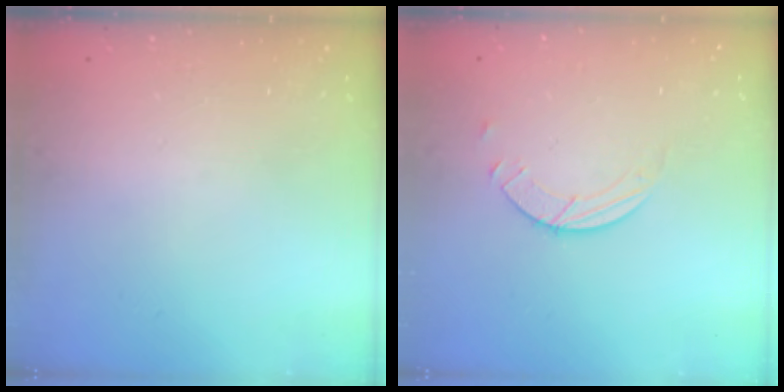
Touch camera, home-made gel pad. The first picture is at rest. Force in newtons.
{"total": 2.6, "press": 2.6, "slide": 0.3}